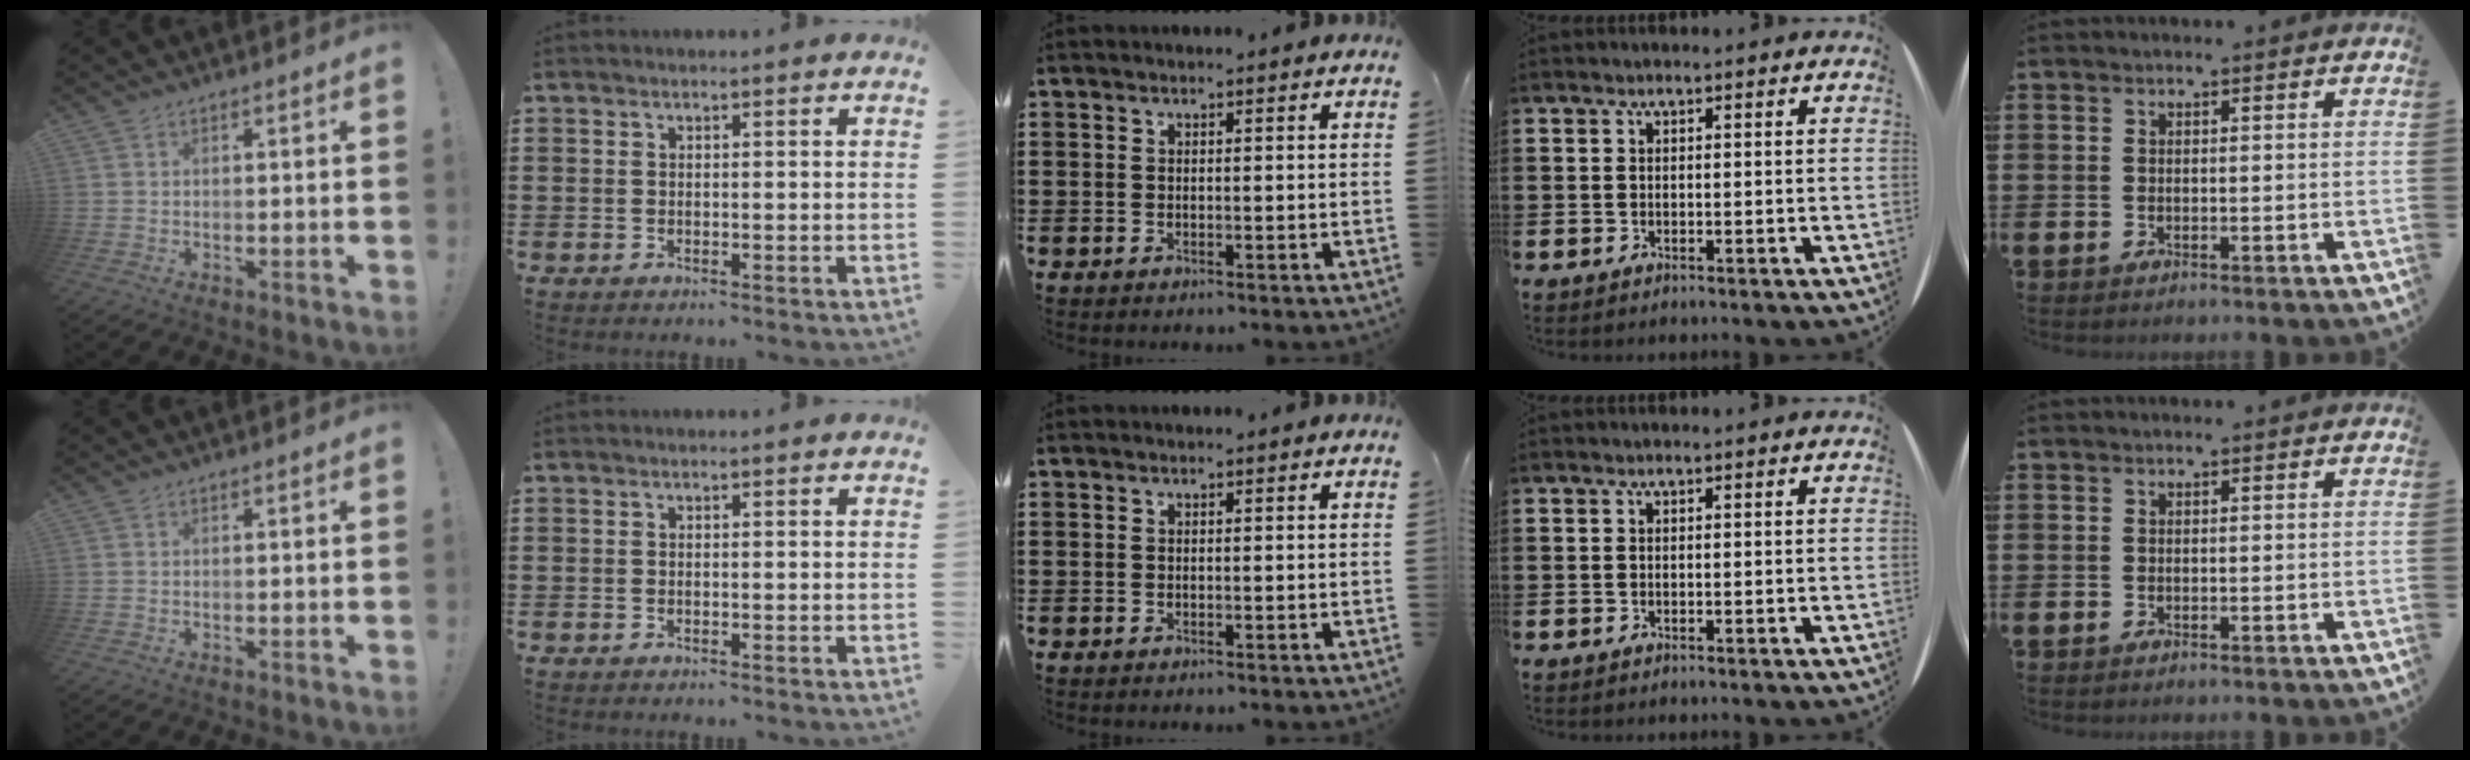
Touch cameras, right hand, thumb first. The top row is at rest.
{}